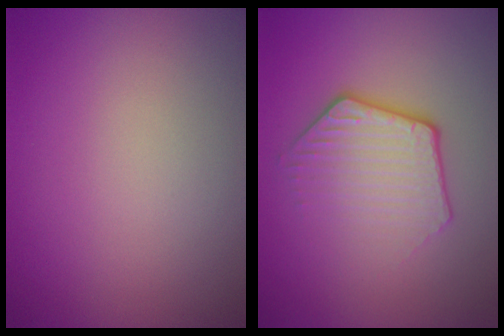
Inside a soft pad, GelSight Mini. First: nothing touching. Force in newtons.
{"total": 3.9, "press": 2.9, "slide": 2.5}